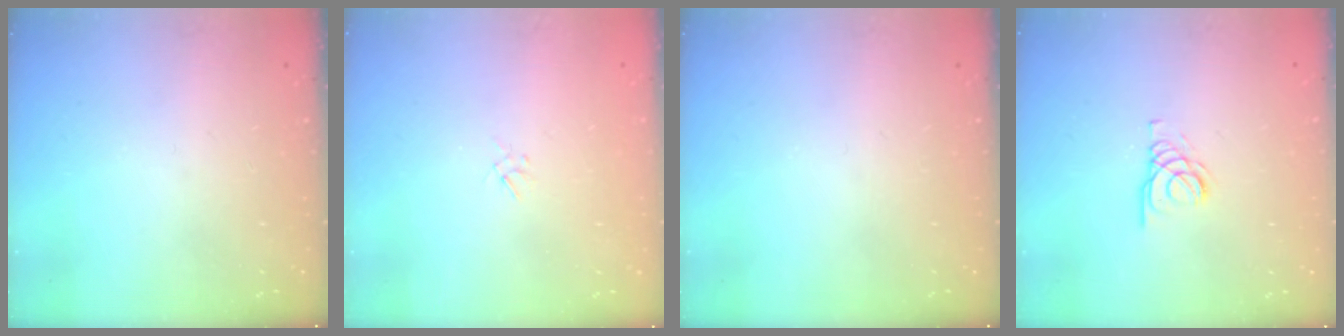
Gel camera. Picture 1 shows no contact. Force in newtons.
{"total": 1.0, "press": 0.9, "slide": 0.4}
{"total": 0.0}
{"total": 2.1, "press": 2.1, "slide": 0.2}